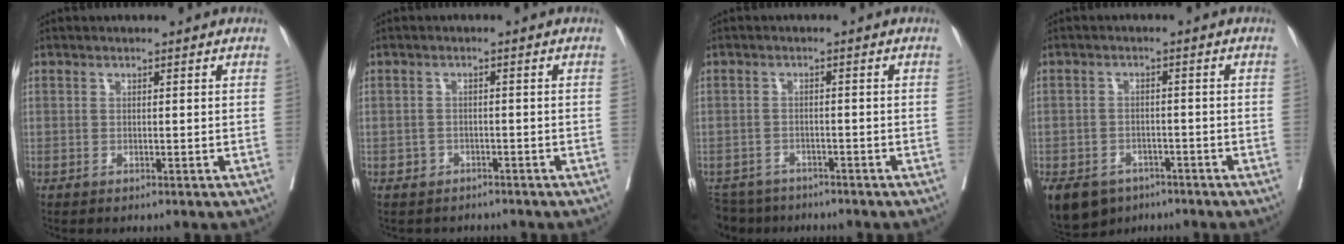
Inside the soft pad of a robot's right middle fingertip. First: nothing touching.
{"total": 2.8, "force": [-2.2, 1.7, 0.0], "torque": [-0.013, 0.004, -0.034]}
{"total": 6.1, "force": [-5.5, 2.6, 0.5], "torque": [-0.004, -0.006, -0.088]}
{"total": 9.6, "force": [-6.3, 6.5, 3.3], "torque": [-0.076, -0.009, -0.093]}